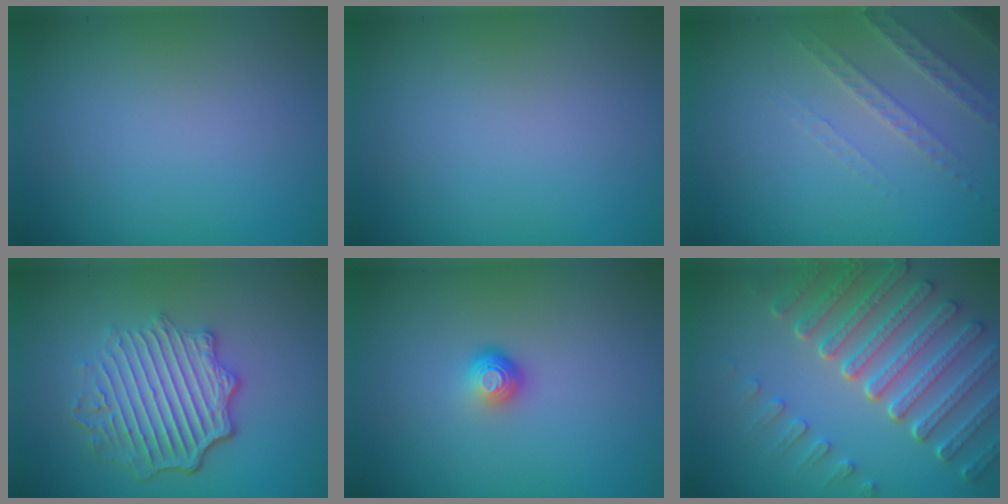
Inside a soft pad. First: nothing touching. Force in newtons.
{"total": 0.0}
{"total": 2.5, "press": 2.4, "slide": 0.7}
{"total": 6.1, "press": 4.6, "slide": 4.0}
{"total": 1.7, "press": 1.2, "slide": 1.3}
{"total": 7.4, "press": 5.5, "slide": 4.9}